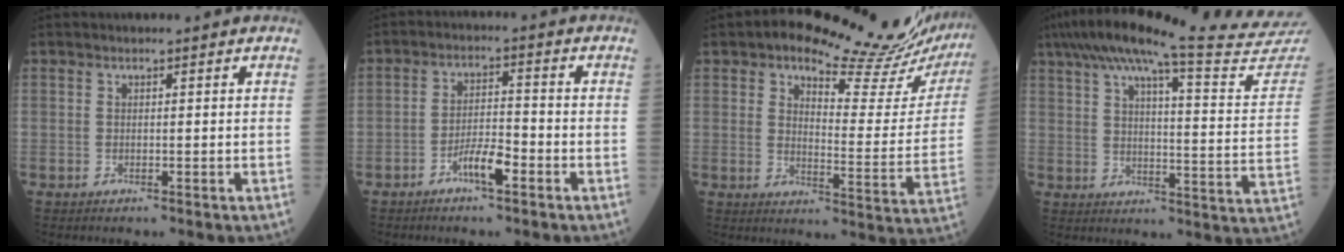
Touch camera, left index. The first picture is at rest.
{"total": 4.8, "force": [-3.0, 0.9, 3.7], "torque": [-0.073, -0.001, -0.057]}
{"total": 18.5, "force": [16.8, 4.1, 6.7], "torque": [-0.079, -0.057, 0.190]}
{"total": 27.1, "force": [24.9, -0.3, 10.8], "torque": [-0.168, -0.079, 0.307]}